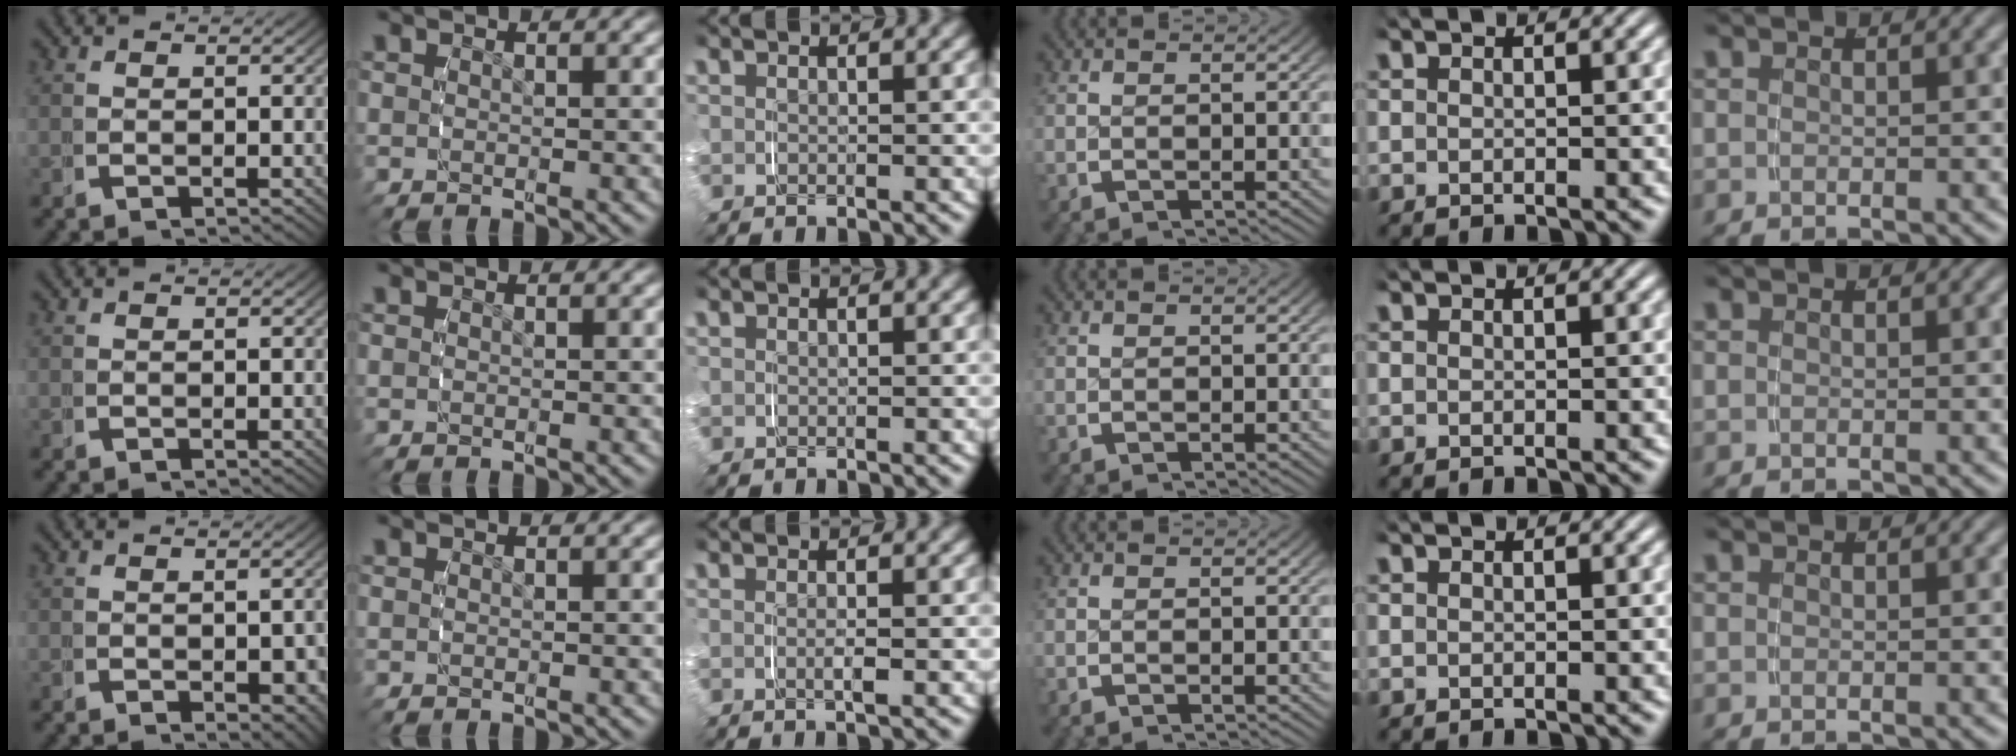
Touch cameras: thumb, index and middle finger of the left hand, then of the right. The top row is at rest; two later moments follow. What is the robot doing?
{"motion": "grasp_and_lifting", "object": "string"}